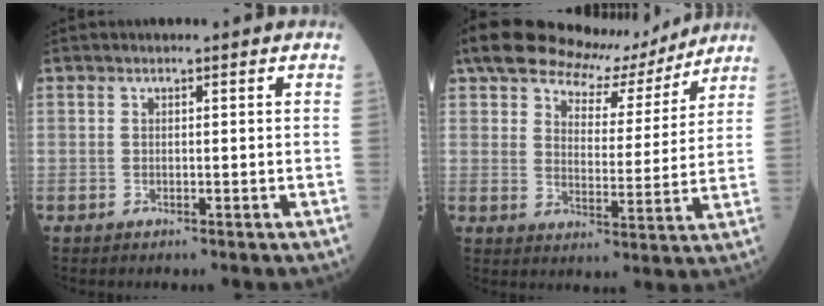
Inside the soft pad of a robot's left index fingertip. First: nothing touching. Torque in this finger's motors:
{"motor_torque": [1.09, -1.04, 0.23, 0.01]}